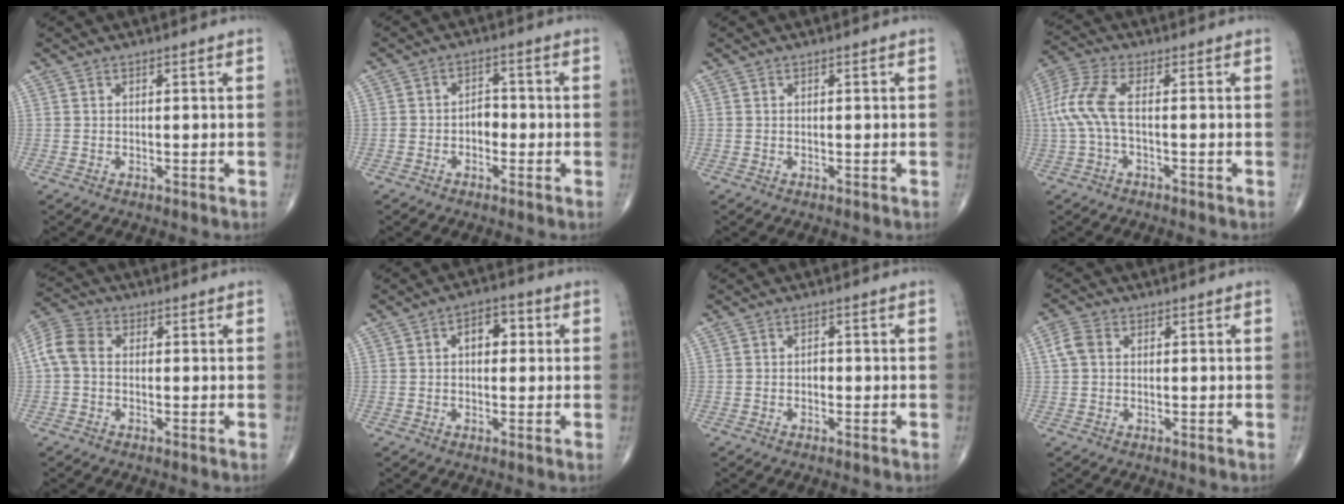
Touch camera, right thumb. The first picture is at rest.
{"total": 3.3, "force": [-1.0, 2.4, 2.0], "torque": [-0.016, 0.019, -0.025]}
{"total": 0.0}
{"total": 7.9, "force": [-0.5, 2.8, 7.3], "torque": [-0.194, 0.023, -0.014]}
{"total": 6.4, "force": [0.1, 4.7, 4.4], "torque": [-0.093, 0.020, -0.009]}
{"total": 5.5, "force": [1.2, 3.4, 4.2], "torque": [-0.043, 0.009, 0.010]}
{"total": 1.1, "force": [-0.3, 0.8, 0.7], "torque": [-0.005, 0.003, -0.007]}
{"total": 3.5, "force": [0.6, 2.6, 2.2], "torque": [-0.049, 0.011, 0.008]}